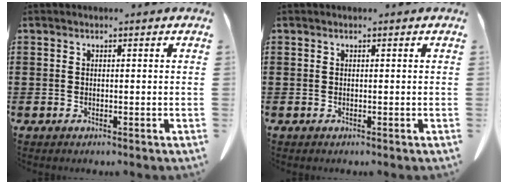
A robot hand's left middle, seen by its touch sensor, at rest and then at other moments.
{"total": 0.0}